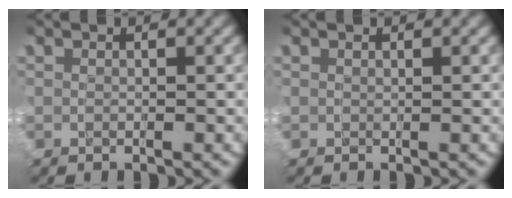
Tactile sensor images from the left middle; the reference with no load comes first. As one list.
[{"total": 0.0}]